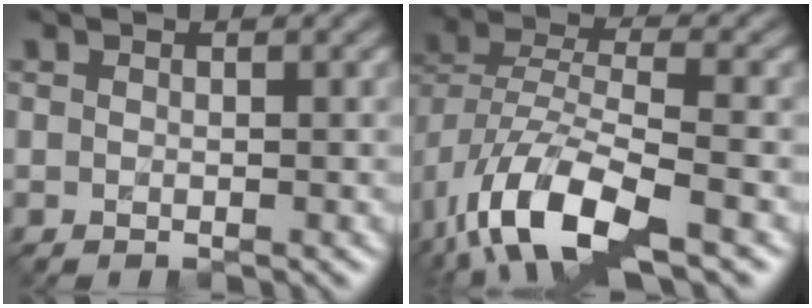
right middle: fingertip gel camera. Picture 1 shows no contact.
{"total": 9.3, "force": [-4.8, 3.9, 6.9], "torque": [-0.151, 0.002, -0.095]}